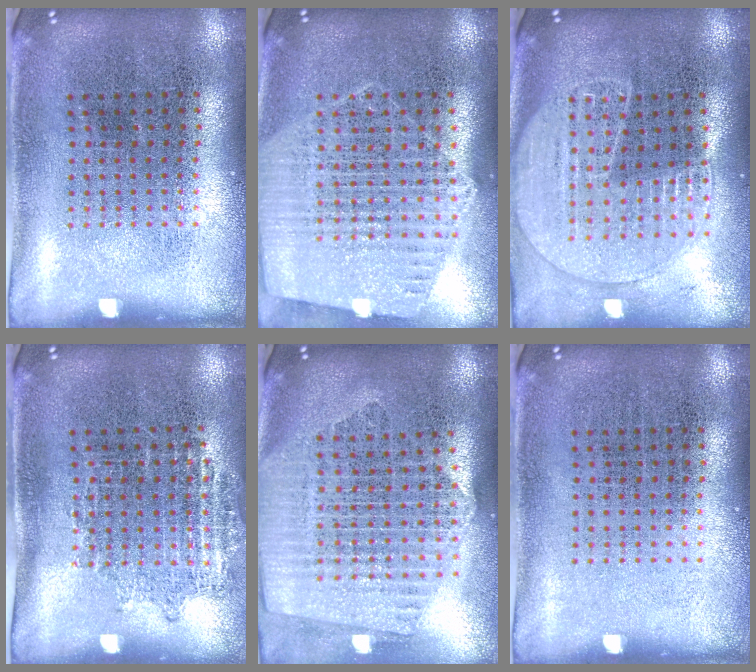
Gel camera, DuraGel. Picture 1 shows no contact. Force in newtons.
{"total": 1.2, "press": 1.2, "slide": 0.1}
{"total": 1.8, "press": 1.6, "slide": 0.7}
{"total": 1.0, "press": 0.9, "slide": 0.4}
{"total": 2.3, "press": 2.0, "slide": 1.1}
{"total": 0.0}